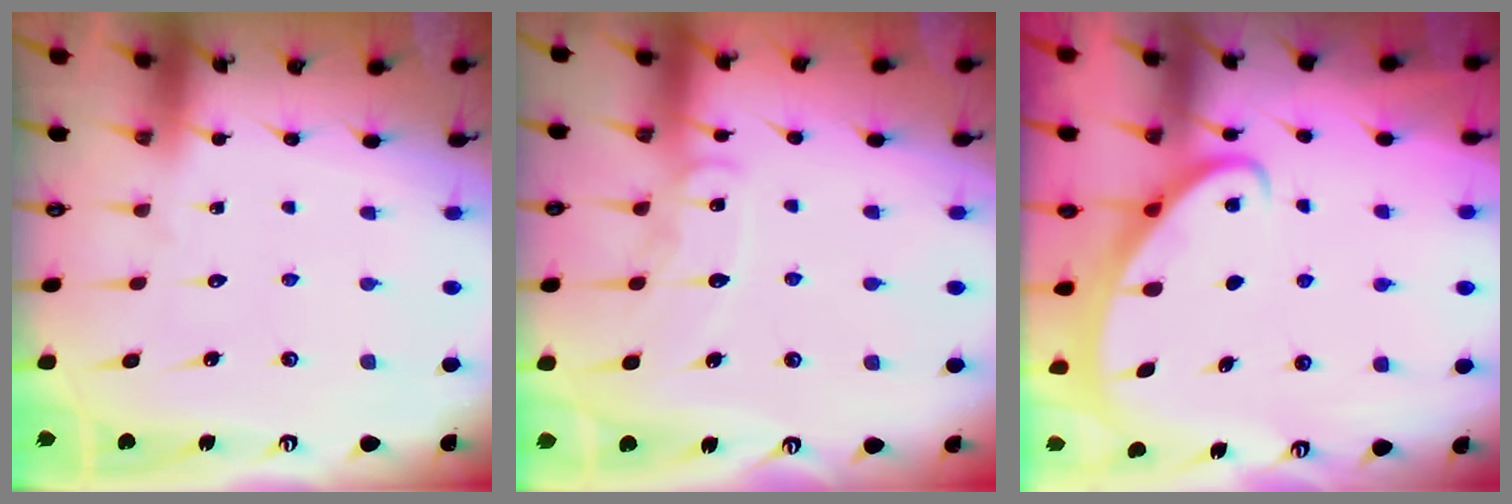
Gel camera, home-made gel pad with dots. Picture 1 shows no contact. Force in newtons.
{"total": 9.4, "press": 9.4, "slide": 0.8}
{"total": 2.5, "press": 2.5, "slide": 0.3}